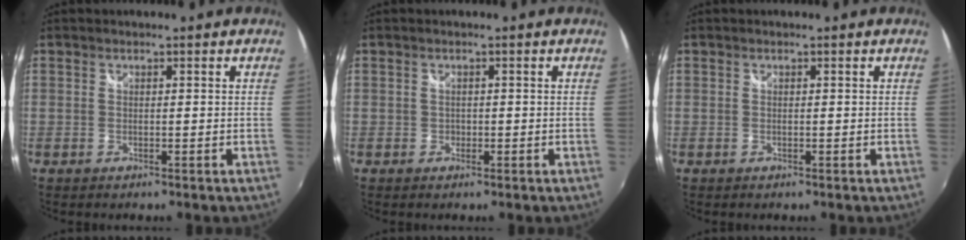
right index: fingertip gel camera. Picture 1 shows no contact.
{"total": 1.0, "force": [-0.3, 0.9, 0.2], "torque": [-0.002, -0.002, -0.003]}
{"total": 0.0}